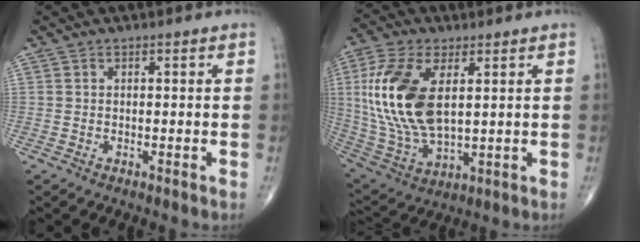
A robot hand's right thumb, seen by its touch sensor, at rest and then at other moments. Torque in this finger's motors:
{"motor_torque": [0.73, 3.16, 1.92, 0.36, 0.54]}